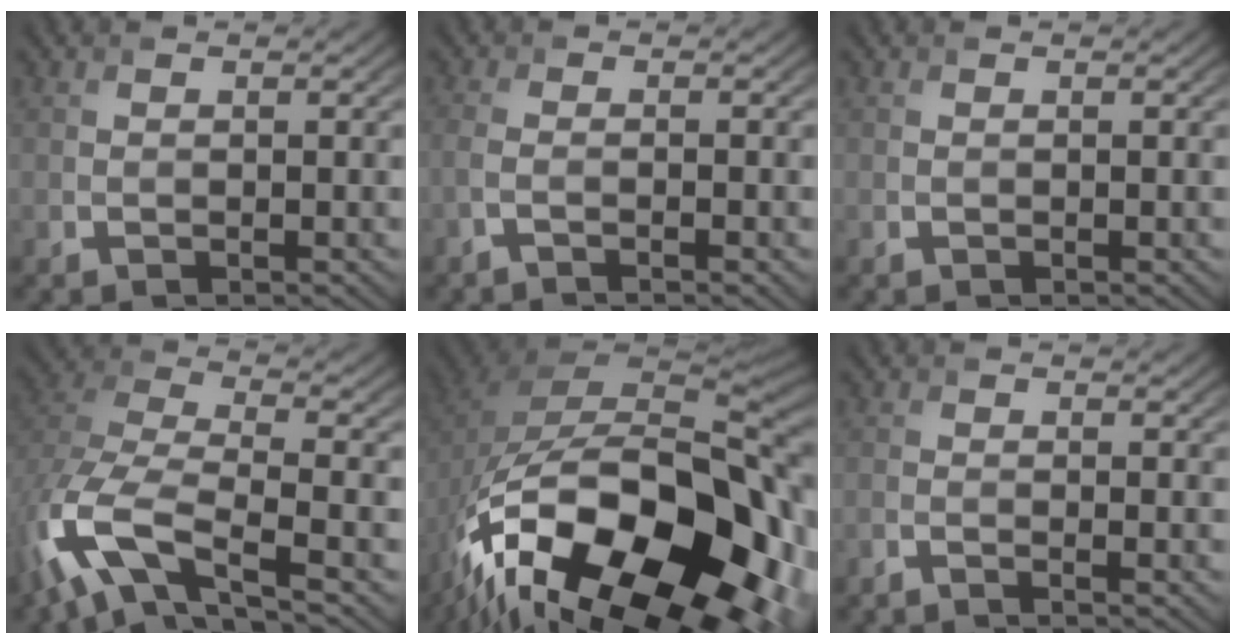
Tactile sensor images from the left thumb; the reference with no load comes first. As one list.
[{"total": 2.8, "force": [-1.5, 0.6, 2.3], "torque": [-0.046, 0.000, -0.041]}, {"total": 0.0}, {"total": 13.3, "force": [-5.9, 5.8, 10.4], "torque": [-0.249, -0.021, -0.123]}, {"total": 21.0, "force": [-10.0, 10.2, 15.3], "torque": [-0.299, -0.041, -0.137]}, {"total": 1.8, "force": [-1.3, 0.2, 1.2], "torque": [-0.017, -0.002, -0.034]}]